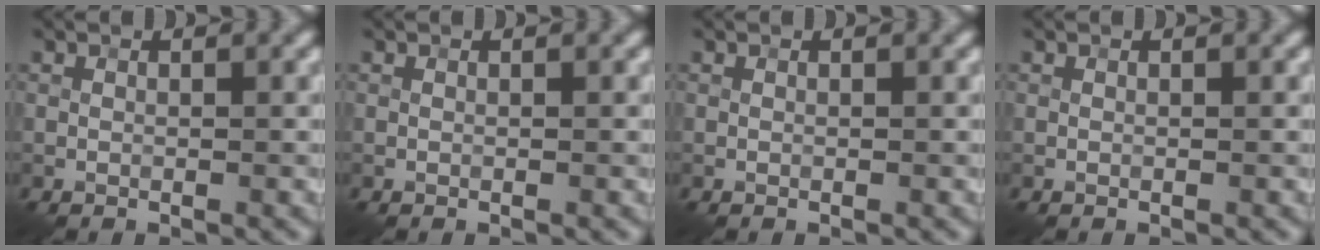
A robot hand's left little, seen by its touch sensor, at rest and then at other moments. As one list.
[{"total": 0.0}, {"total": 0.0}, {"total": 0.0}]